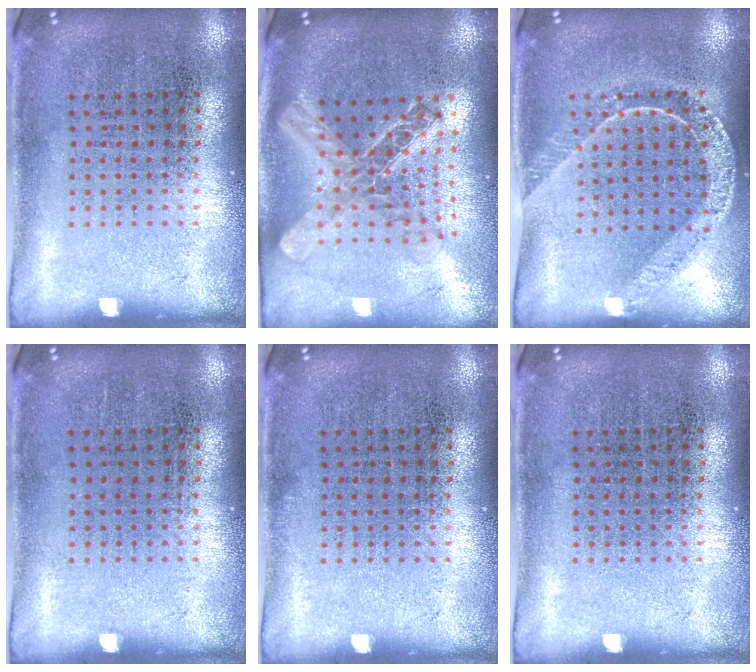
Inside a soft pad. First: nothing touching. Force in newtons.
{"total": 2.2, "press": 1.8, "slide": 1.3}
{"total": 1.7, "press": 1.6, "slide": 0.5}
{"total": 0.0}
{"total": 0.0}
{"total": 0.0}